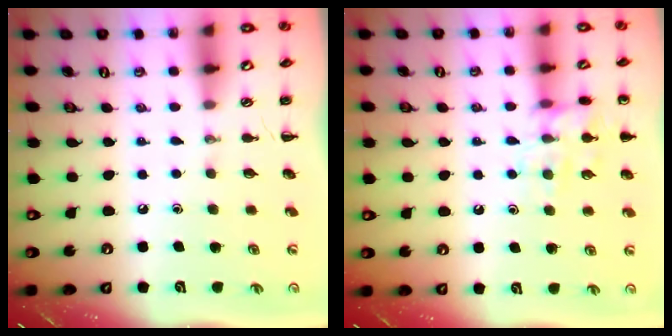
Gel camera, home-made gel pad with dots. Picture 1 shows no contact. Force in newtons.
{"total": 12.6, "press": 12.5, "slide": 1.0}